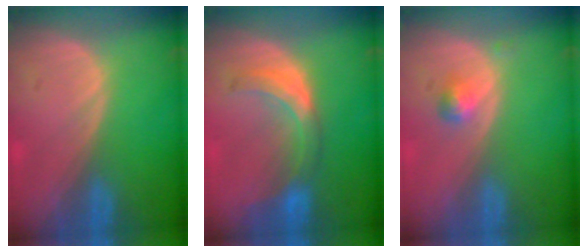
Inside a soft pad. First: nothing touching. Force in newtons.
{"total": 6.3, "press": 6.3, "slide": 0.1}
{"total": 2.0, "press": 2.0, "slide": 0.2}